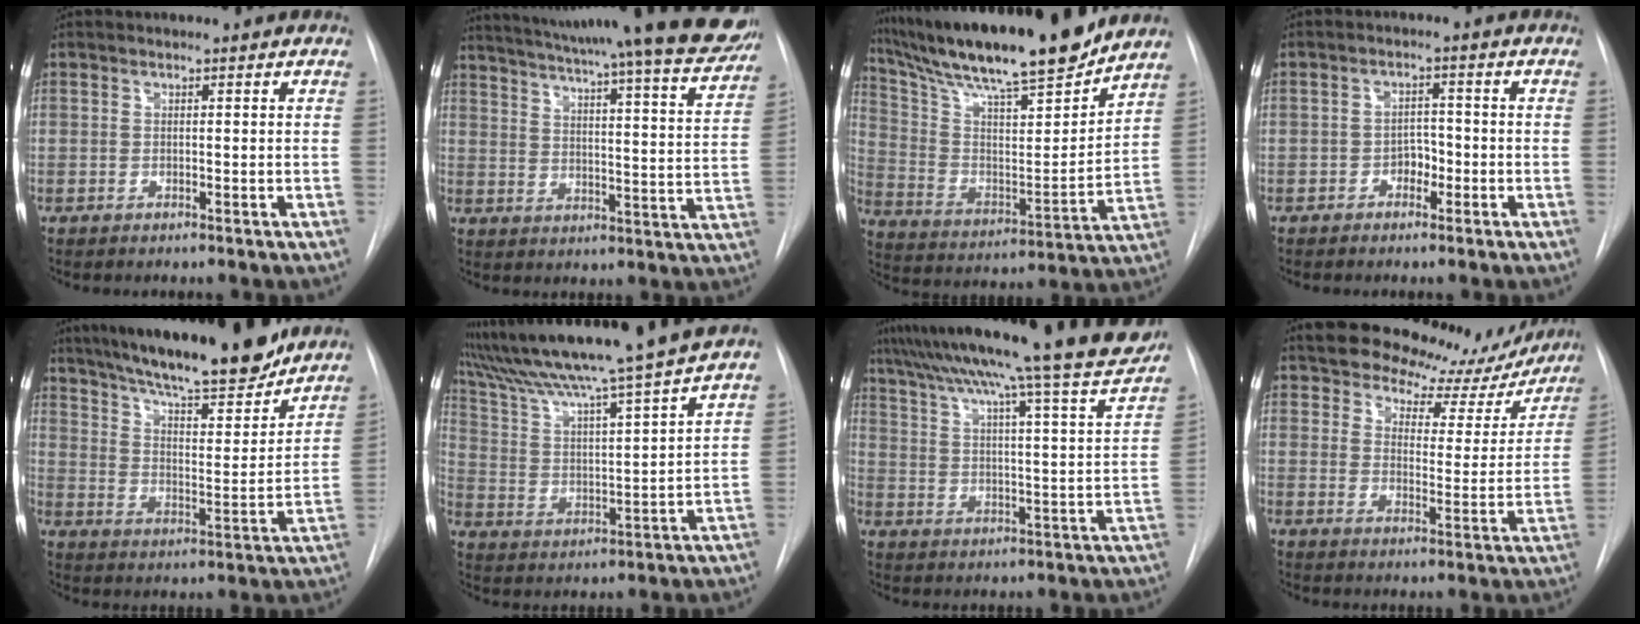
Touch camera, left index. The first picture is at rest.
{"total": 29.1, "force": [25.7, 1.4, 13.5], "torque": [-0.209, -0.076, 0.319]}
{"total": 23.1, "force": [19.7, 1.7, 11.8], "torque": [-0.215, -0.014, 0.322]}
{"total": 2.6, "force": [-1.4, 1.8, 1.4], "torque": [-0.014, 0.006, -0.024]}
{"total": 21.2, "force": [18.0, 3.3, 10.7], "torque": [-0.181, -0.003, 0.269]}
{"total": 19.3, "force": [16.3, -2.3, 10.0], "torque": [-0.178, -0.021, 0.258]}
{"total": 27.4, "force": [24.7, -0.8, 11.9], "torque": [-0.196, -0.063, 0.325]}
{"total": 14.4, "force": [13.1, 5.3, 2.8], "torque": [-0.010, -0.026, 0.152]}